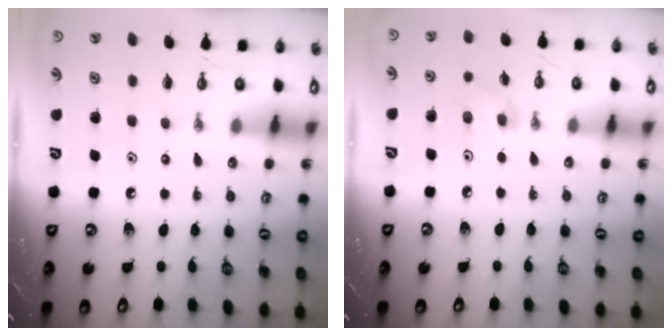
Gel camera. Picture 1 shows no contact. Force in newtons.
{"total": 6.1, "press": 5.8, "slide": 2.0}